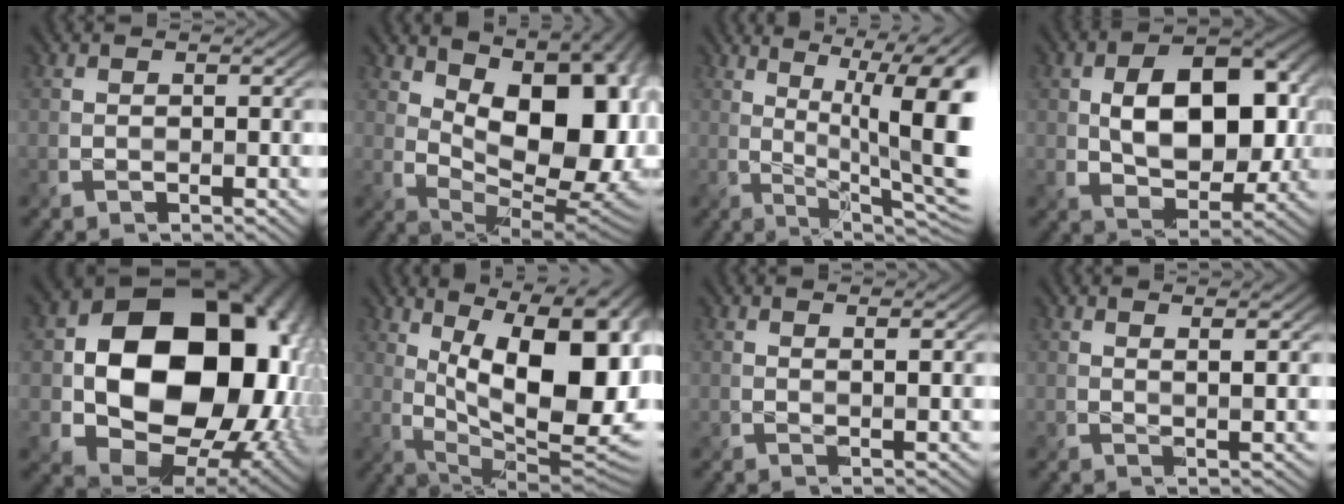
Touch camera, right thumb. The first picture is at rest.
{"total": 15.2, "force": [4.4, 8.2, 12.0], "torque": [-0.156, 0.019, 0.071]}
{"total": 13.5, "force": [2.0, 4.3, 12.6], "torque": [-0.167, 0.020, 0.030]}
{"total": 11.0, "force": [0.9, 7.1, 8.4], "torque": [-0.134, -0.005, 0.020]}
{"total": 20.4, "force": [1.4, 16.1, 12.5], "torque": [-0.220, -0.049, 0.075]}
{"total": 16.5, "force": [3.2, 7.3, 14.4], "torque": [-0.200, 0.010, 0.061]}
{"total": 2.0, "force": [1.3, 0.4, 1.5], "torque": [-0.025, -0.005, 0.023]}
{"total": 2.8, "force": [1.7, 0.4, 2.2], "torque": [-0.036, -0.006, 0.031]}